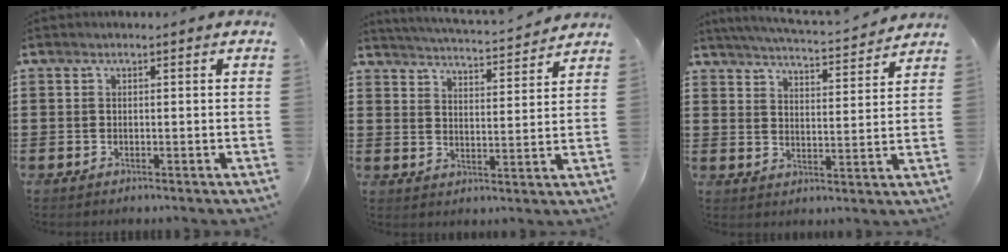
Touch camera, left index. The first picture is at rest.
{"total": 3.9, "force": [3.8, -0.5, 0.5], "torque": [-0.029, -0.030, 0.060]}
{"total": 4.3, "force": [4.2, -0.5, 1.0], "torque": [-0.039, -0.033, 0.068]}